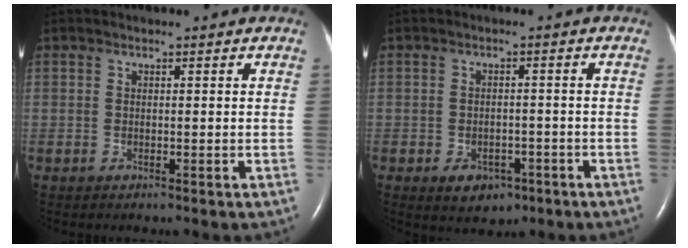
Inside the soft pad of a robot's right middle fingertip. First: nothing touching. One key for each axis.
{"total": 4.6, "fx": -2.4, "fy": 3.1, "fz": 2.4, "tx": -0.033, "ty": 0.003, "tz": -0.022}